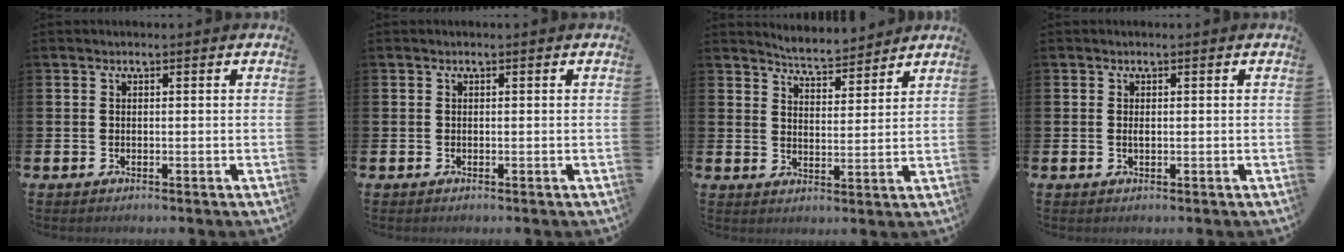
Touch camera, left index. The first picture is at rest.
{"total": 0.0}
{"total": 5.2, "force": [5.2, 0.2, 0.1], "torque": [-0.016, -0.035, 0.092]}
{"total": 0.7, "force": [0.1, 0.3, 0.6], "torque": [-0.018, 0.003, 0.002]}